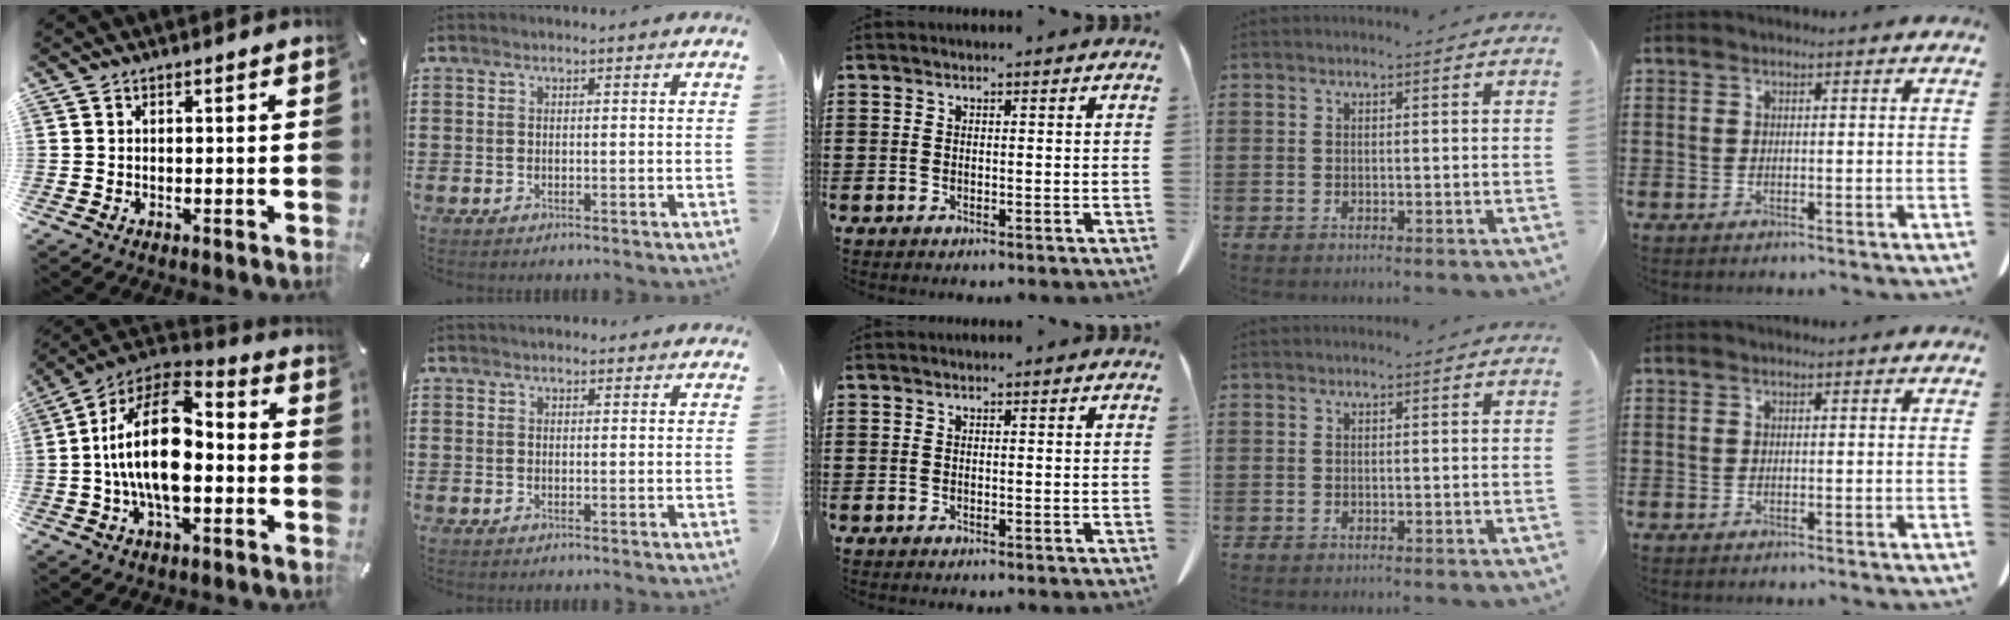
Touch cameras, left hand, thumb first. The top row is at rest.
{"thumb": {"total": 19.4, "force": [-2.3, 10.7, 16.0], "torque": [-0.313, 0.008, -0.044]}, "index": {"total": 1.5, "force": [1.4, 0.6, 0.3], "torque": [-0.008, 0.006, 0.026]}}